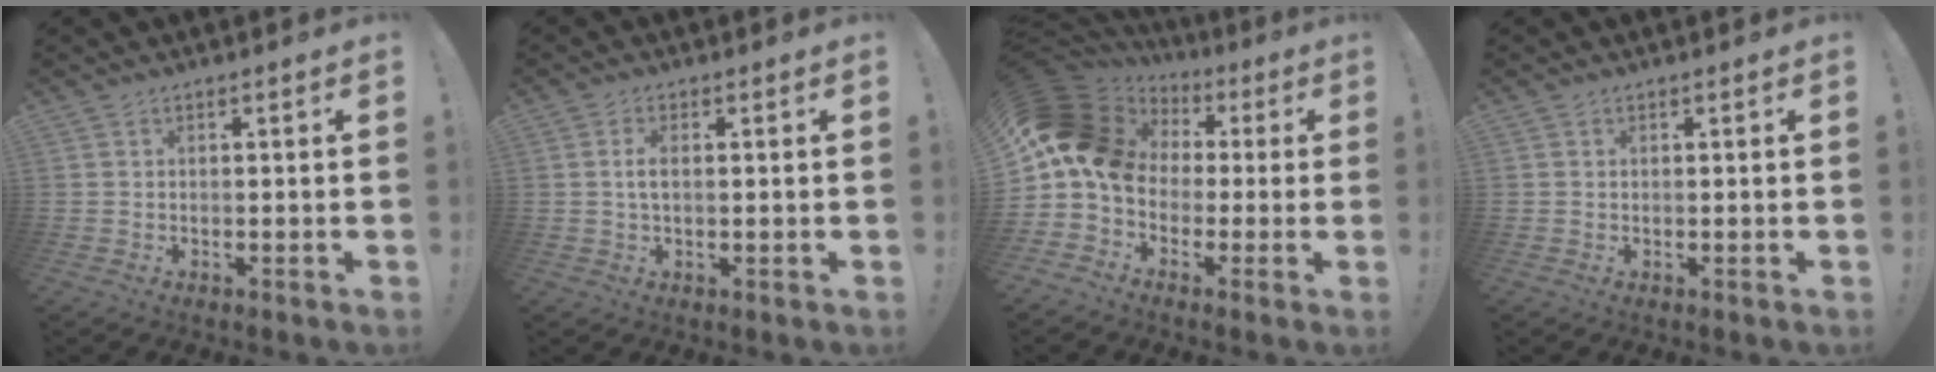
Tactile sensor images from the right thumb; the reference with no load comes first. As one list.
[{"total": 3.0, "force": [0.3, 1.5, 2.6], "torque": [-0.036, -0.001, 0.002]}, {"total": 14.8, "force": [1.7, 11.7, 8.9], "torque": [-0.157, 0.007, 0.035]}, {"total": 0.0}]